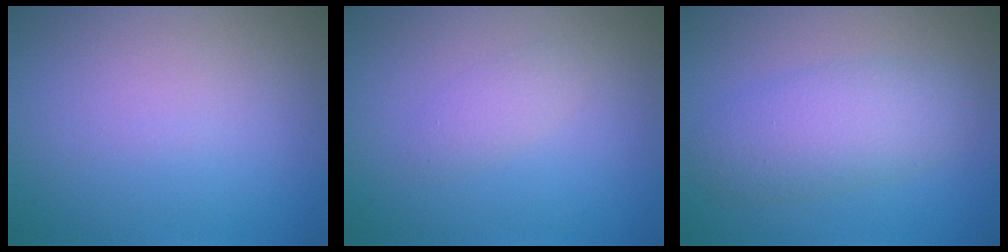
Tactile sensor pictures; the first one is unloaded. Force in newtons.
{"total": 1.3, "press": 1.2, "slide": 0.1}
{"total": 4.3, "press": 4.3, "slide": 0.1}